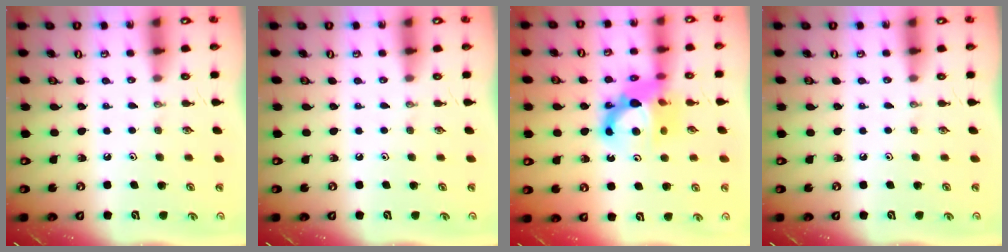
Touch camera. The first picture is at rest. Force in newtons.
{"total": 0.0}
{"total": 11.6, "press": 11.4, "slide": 2.3}
{"total": 0.0}